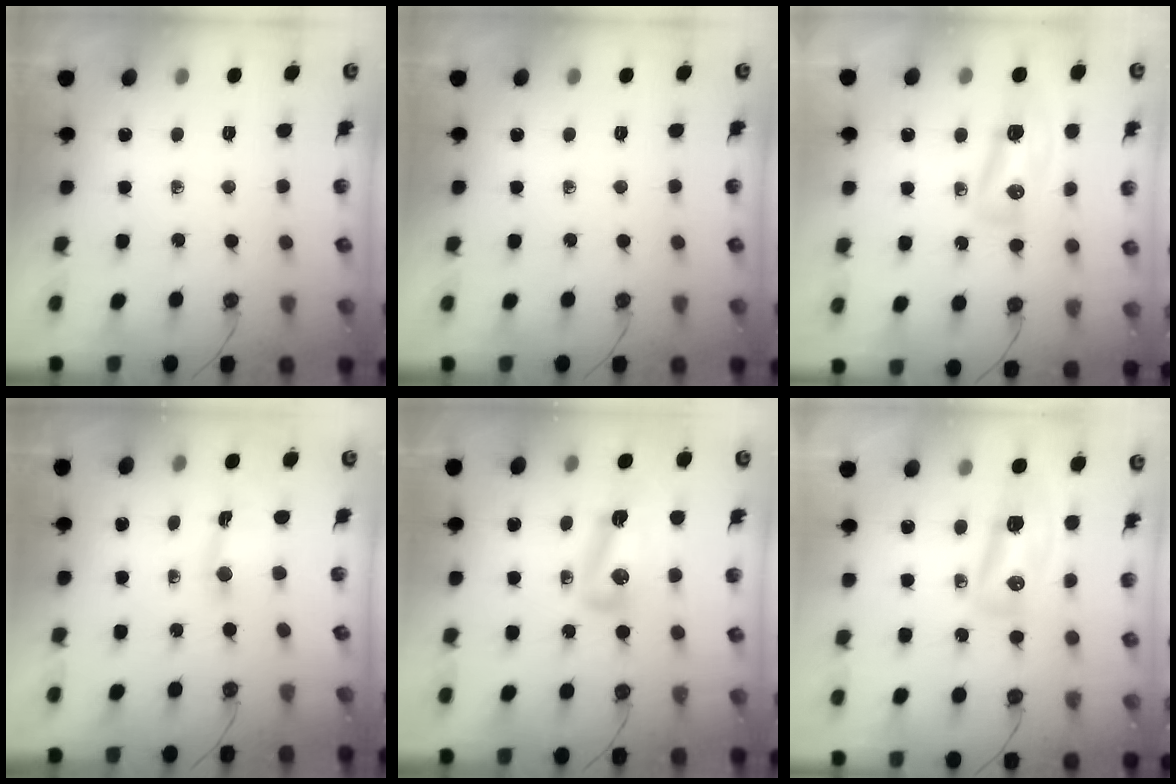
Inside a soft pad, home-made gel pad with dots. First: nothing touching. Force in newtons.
{"total": 0.0}
{"total": 9.3, "press": 9.2, "slide": 1.4}
{"total": 2.0, "press": 2.0, "slide": 0.2}
{"total": 9.0, "press": 9.0, "slide": 1.2}
{"total": 20.0, "press": 14.4, "slide": 13.8}